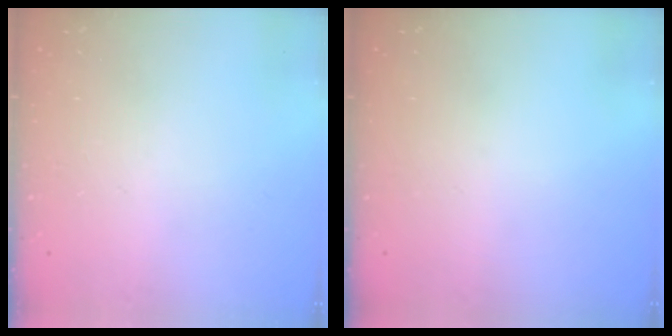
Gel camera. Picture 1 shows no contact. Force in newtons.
{"total": 0.0}